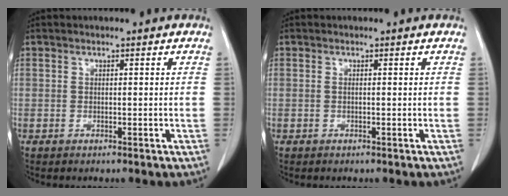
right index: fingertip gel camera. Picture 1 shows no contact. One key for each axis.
{"total": 0.0}